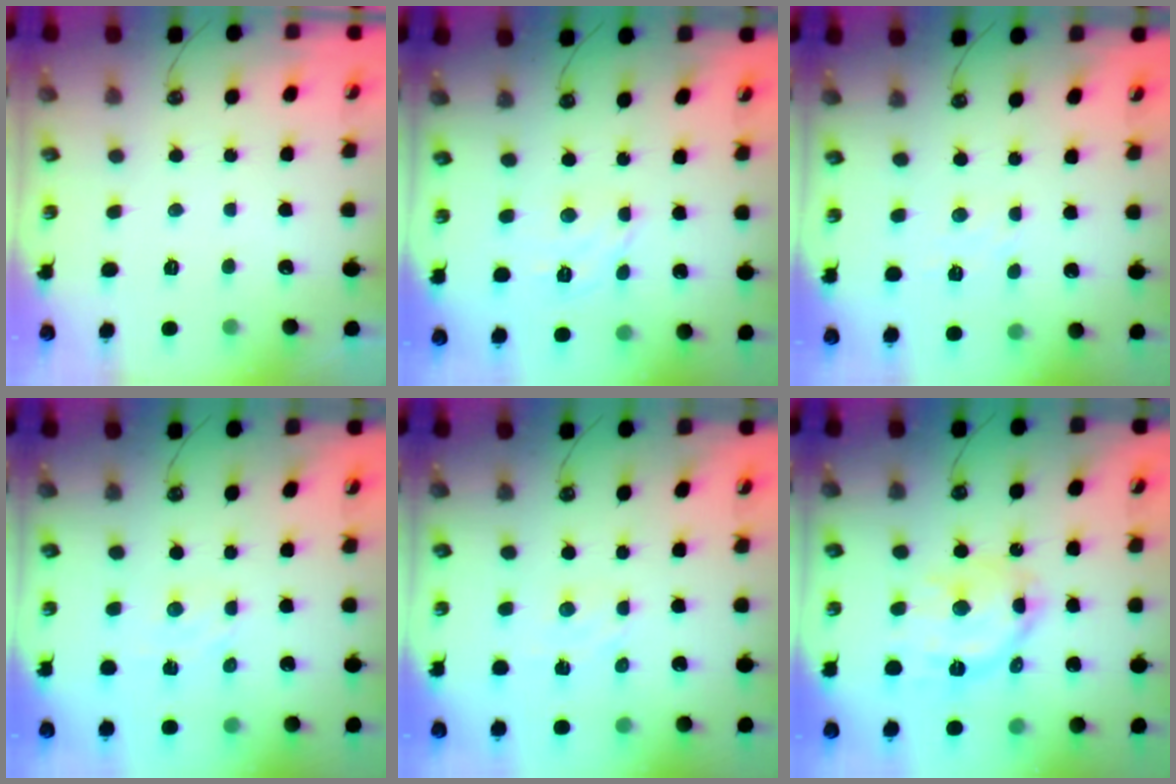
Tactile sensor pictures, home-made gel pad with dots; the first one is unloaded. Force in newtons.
{"total": 5.2, "press": 5.1, "slide": 0.5}
{"total": 2.8, "press": 2.8, "slide": 0.4}
{"total": 3.3, "press": 3.3, "slide": 0.5}
{"total": 3.3, "press": 3.3, "slide": 0.5}
{"total": 14.7, "press": 14.6, "slide": 1.3}